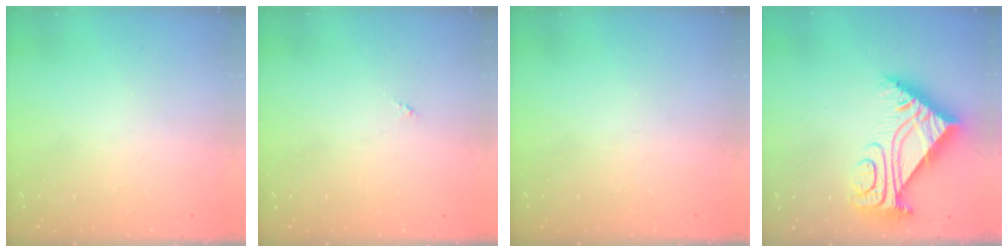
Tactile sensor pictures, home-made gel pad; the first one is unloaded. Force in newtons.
{"total": 0.0}
{"total": 0.0}
{"total": 11.1, "press": 11.0, "slide": 1.0}